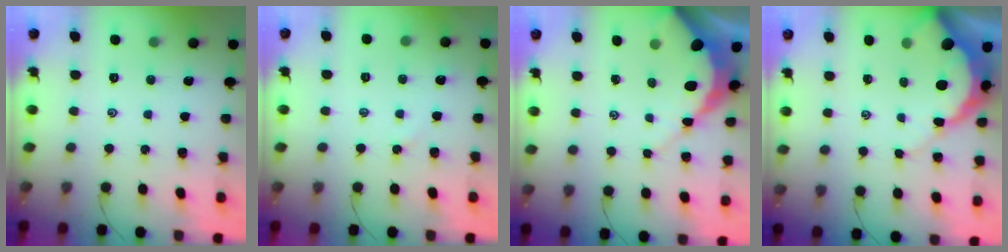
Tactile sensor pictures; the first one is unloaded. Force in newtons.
{"total": 3.0, "press": 2.9, "slide": 0.3}
{"total": 7.8, "press": 7.7, "slide": 0.7}
{"total": 7.9, "press": 7.8, "slide": 0.8}